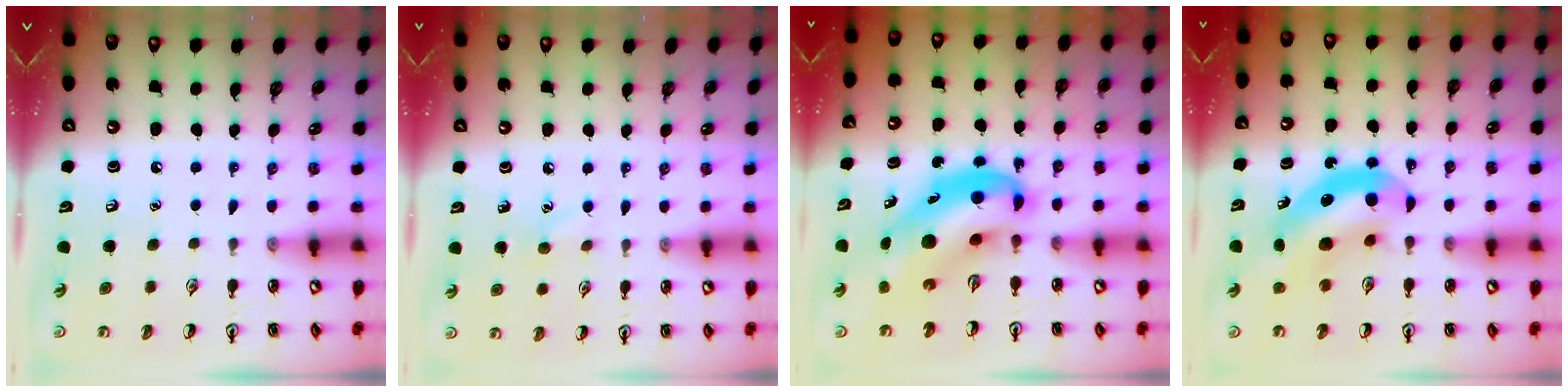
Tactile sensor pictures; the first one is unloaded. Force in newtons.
{"total": 5.9, "press": 5.6, "slide": 1.7}
{"total": 9.2, "press": 8.8, "slide": 2.6}
{"total": 9.4, "press": 9.0, "slide": 2.9}